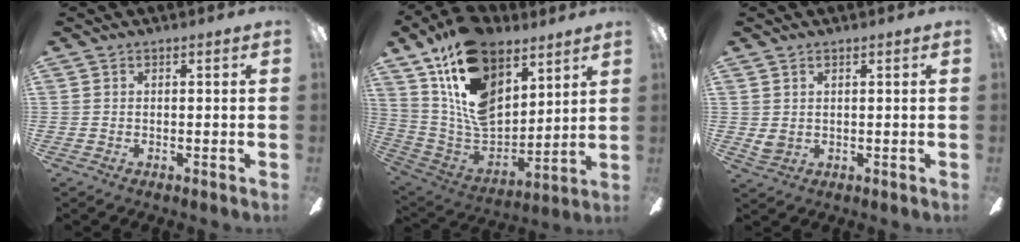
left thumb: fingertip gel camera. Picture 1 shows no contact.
{"total": 20.7, "force": [11.3, 12.3, 12.2], "torque": [-0.242, -0.062, 0.207]}
{"total": 2.3, "force": [1.1, 1.6, 1.3], "torque": [-0.026, 0.004, 0.020]}